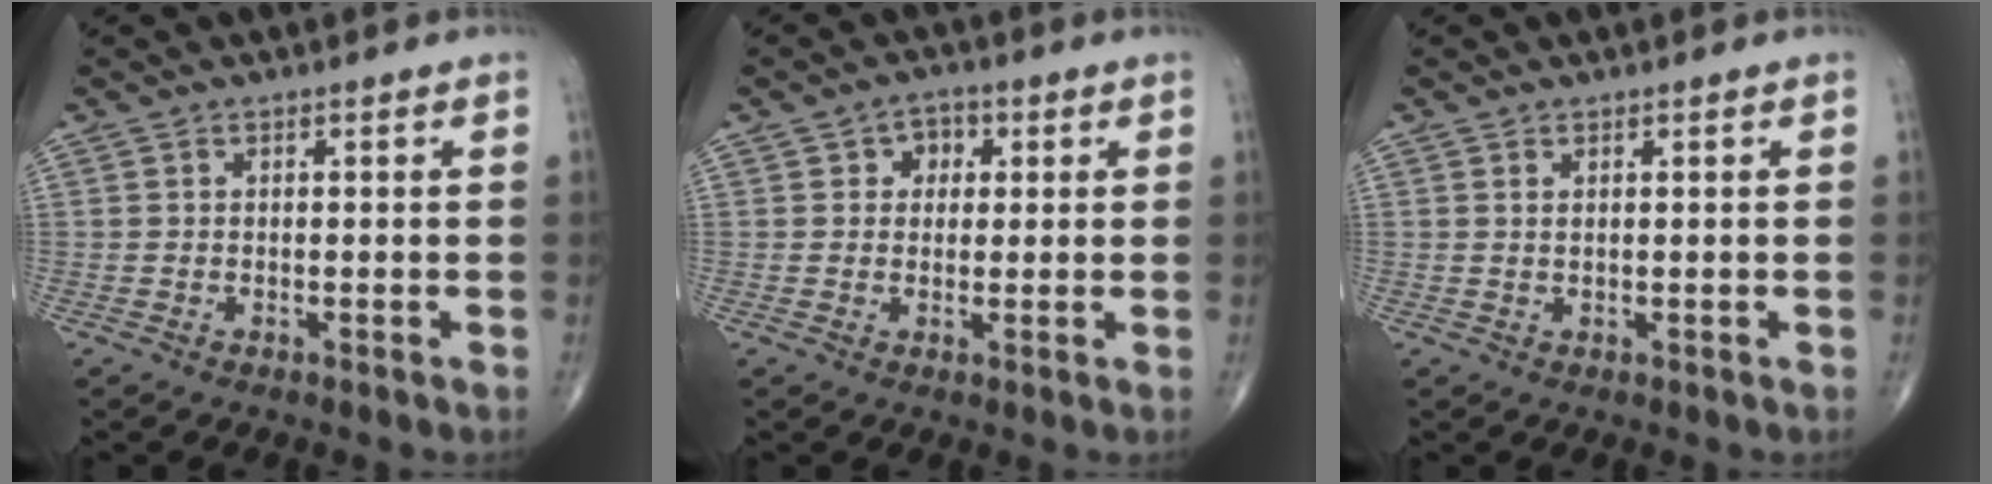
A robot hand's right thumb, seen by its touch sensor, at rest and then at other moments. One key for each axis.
{"total": 4.1, "fx": 1.2, "fy": 3.4, "fz": 2.0, "tx": 0.000, "ty": 0.002, "tz": 0.012}
{"total": 0.6, "fx": 0.3, "fy": 0.1, "fz": 0.5, "tx": -0.007, "ty": -0.004, "tz": 0.006}